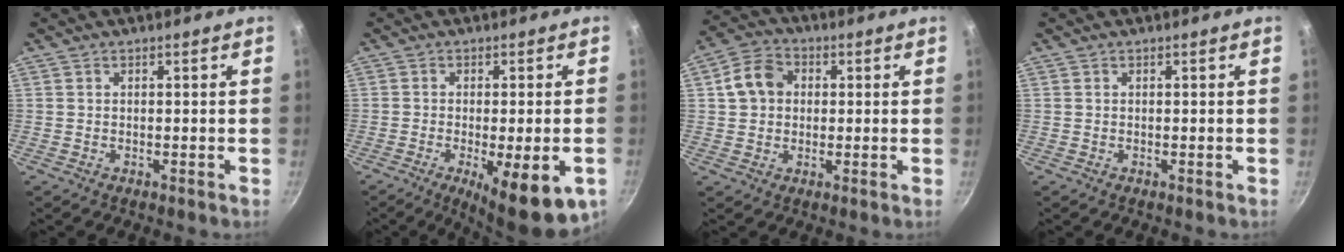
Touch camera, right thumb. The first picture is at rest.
{"total": 13.0, "force": [-5.0, 3.3, 11.5], "torque": [-0.147, -0.002, -0.064]}
{"total": 7.7, "force": [1.2, 6.3, 4.2], "torque": [-0.053, 0.016, 0.009]}
{"total": 0.0}